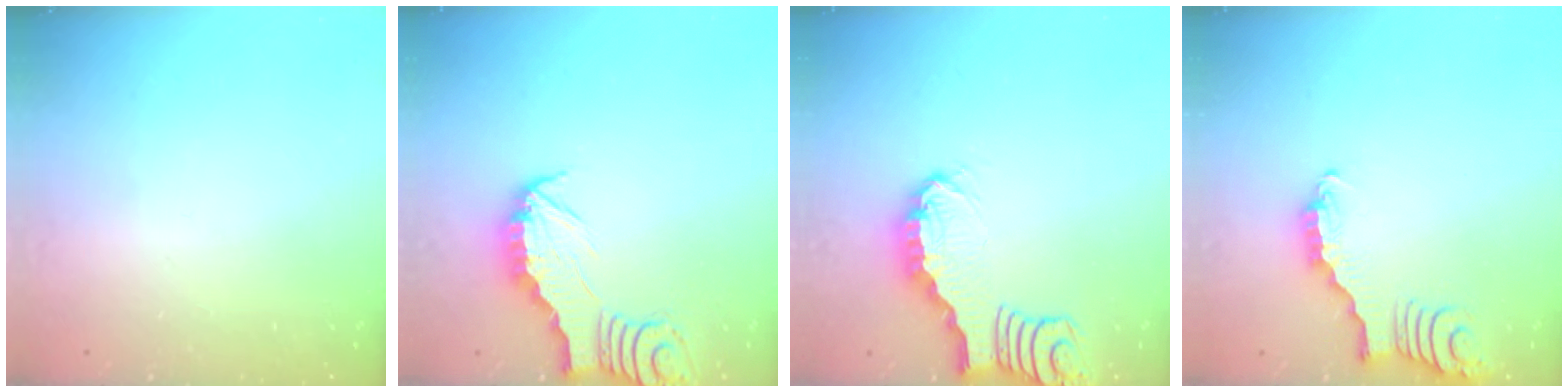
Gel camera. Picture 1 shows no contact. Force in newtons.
{"total": 2.4, "press": 2.4, "slide": 0.2}
{"total": 2.4, "press": 2.4, "slide": 0.2}
{"total": 2.9, "press": 2.9, "slide": 0.4}